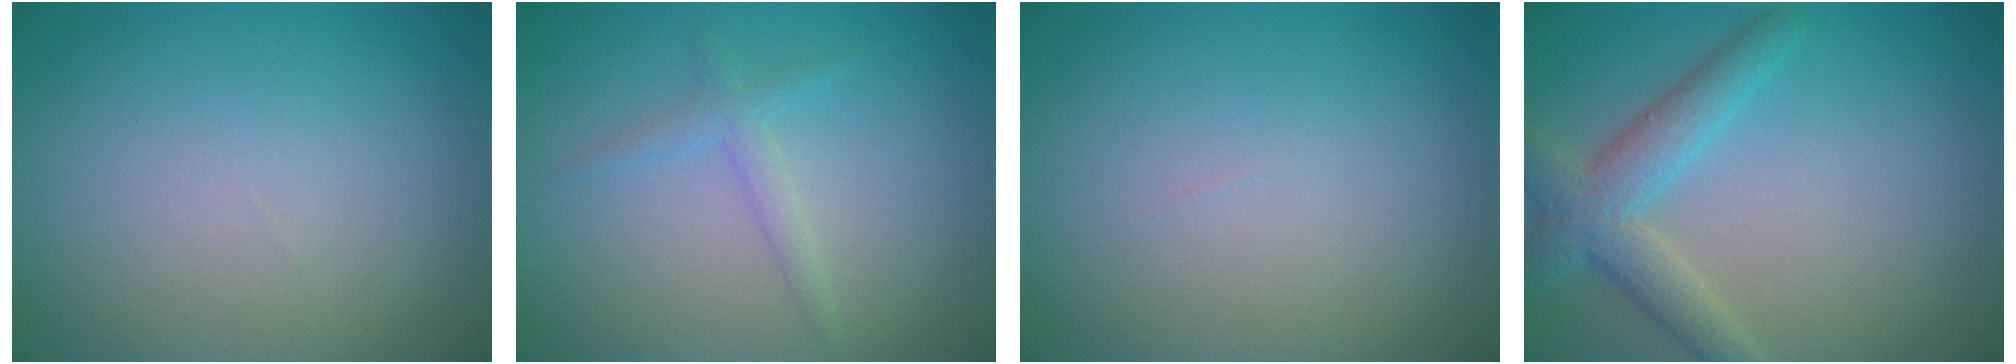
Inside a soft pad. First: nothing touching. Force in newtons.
{"total": 1.5, "press": 1.5, "slide": 0.1}
{"total": 0.0}
{"total": 4.2, "press": 4.2, "slide": 0.3}